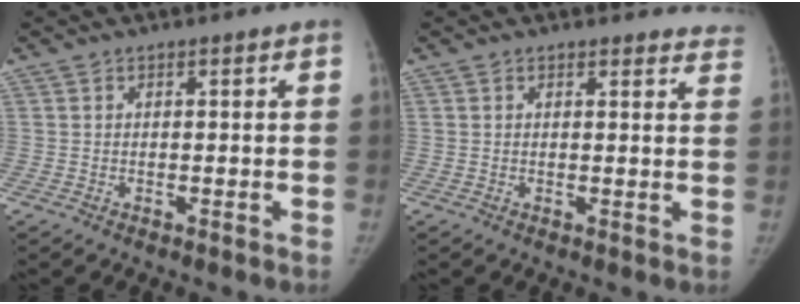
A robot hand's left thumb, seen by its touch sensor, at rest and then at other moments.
{"total": 5.8, "force": [5.4, 1.9, -0.3], "torque": [0.049, -0.023, 0.027]}